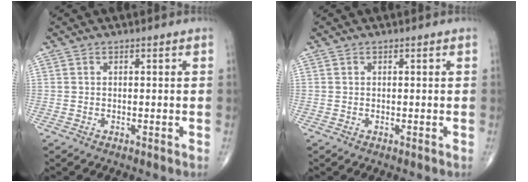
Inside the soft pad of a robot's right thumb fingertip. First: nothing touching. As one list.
[{"total": 0.0}]